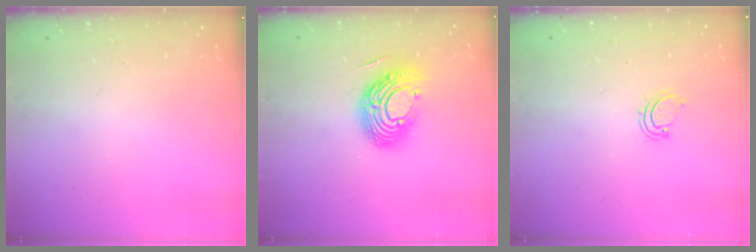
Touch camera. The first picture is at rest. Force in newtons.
{"total": 14.4, "press": 14.3, "slide": 1.2}
{"total": 2.9, "press": 2.9, "slide": 0.3}